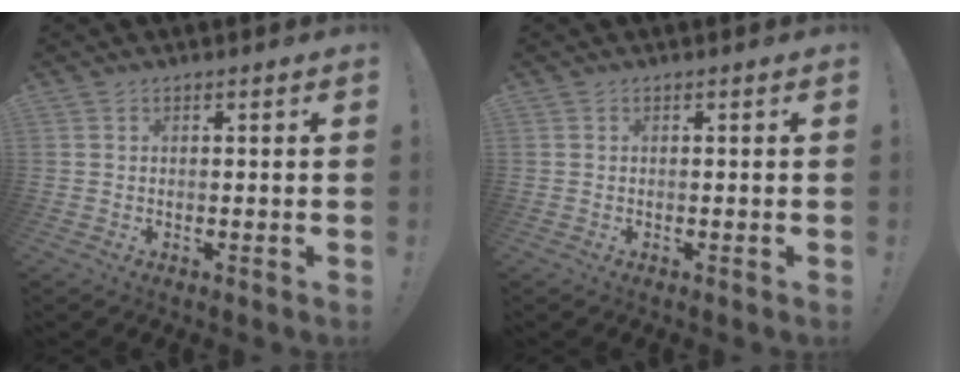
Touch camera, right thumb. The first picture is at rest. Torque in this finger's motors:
{"motor_torque": [-0.19, -0.32, 0.16, -0.05, 0.00]}